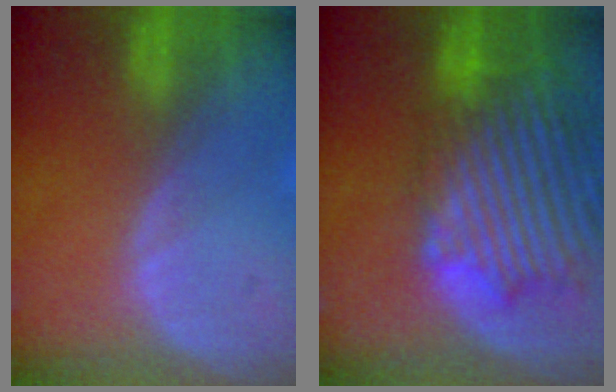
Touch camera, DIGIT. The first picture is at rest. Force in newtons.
{"total": 14.5, "press": 12.3, "slide": 7.6}